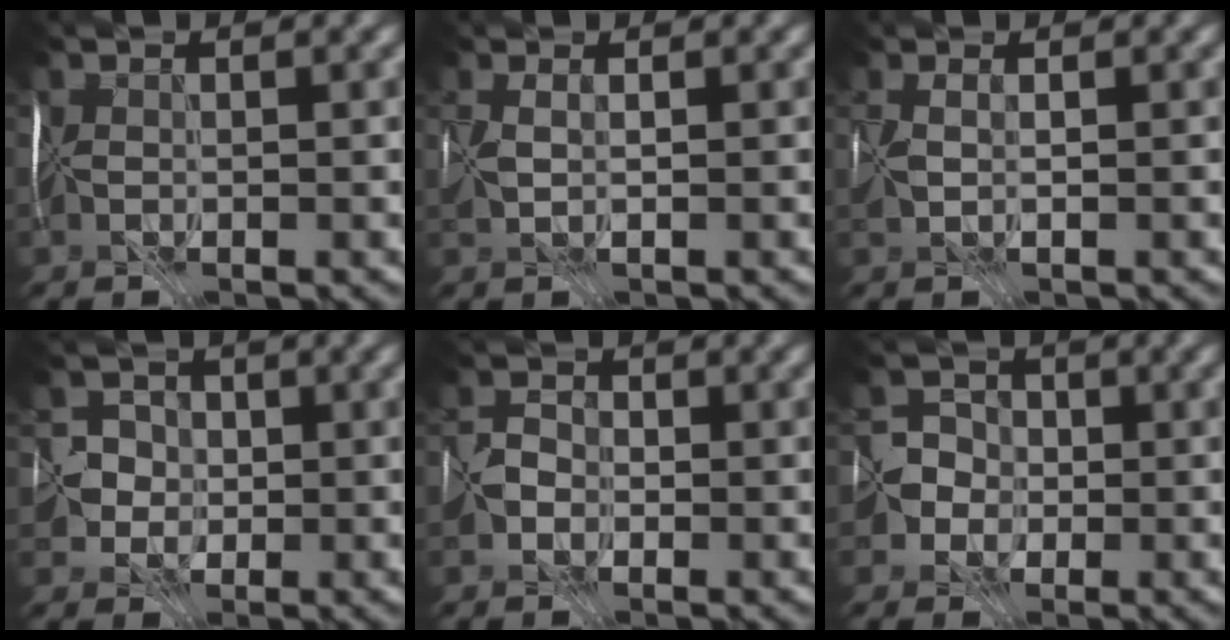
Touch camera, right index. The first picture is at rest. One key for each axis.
{"total": 0.8, "fx": 0.8, "fy": -0.1, "fz": 0.0, "tx": 0.006, "ty": 0.010, "tz": 0.024}
{"total": 0.7, "fx": 0.6, "fy": -0.3, "fz": -0.1, "tx": 0.010, "ty": 0.004, "tz": 0.019}
{"total": 3.0, "fx": -0.5, "fy": 3.0, "fz": 0.1, "tx": 0.033, "ty": 0.013, "tz": -0.023}
{"total": 0.8, "fx": -0.4, "fy": 0.3, "fz": -0.5, "tx": 0.017, "ty": 0.006, "tz": -0.009}
{"total": 3.5, "fx": -1.3, "fy": 3.3, "fz": -0.1, "tx": 0.034, "ty": 0.007, "tz": -0.036}